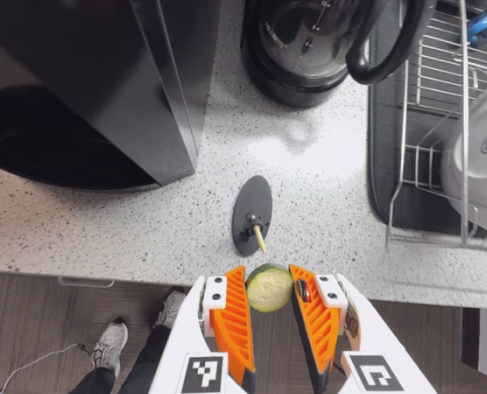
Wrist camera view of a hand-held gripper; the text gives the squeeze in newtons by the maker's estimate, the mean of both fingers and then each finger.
{"total": 10.2, "left": 10.3, "right": 10.1}